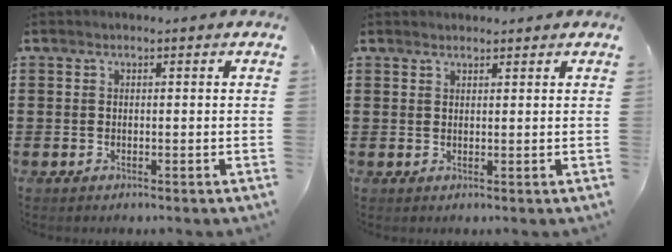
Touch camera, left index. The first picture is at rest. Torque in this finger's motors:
{"motor_torque": [2.14, 0.00, 0.25, 0.09]}